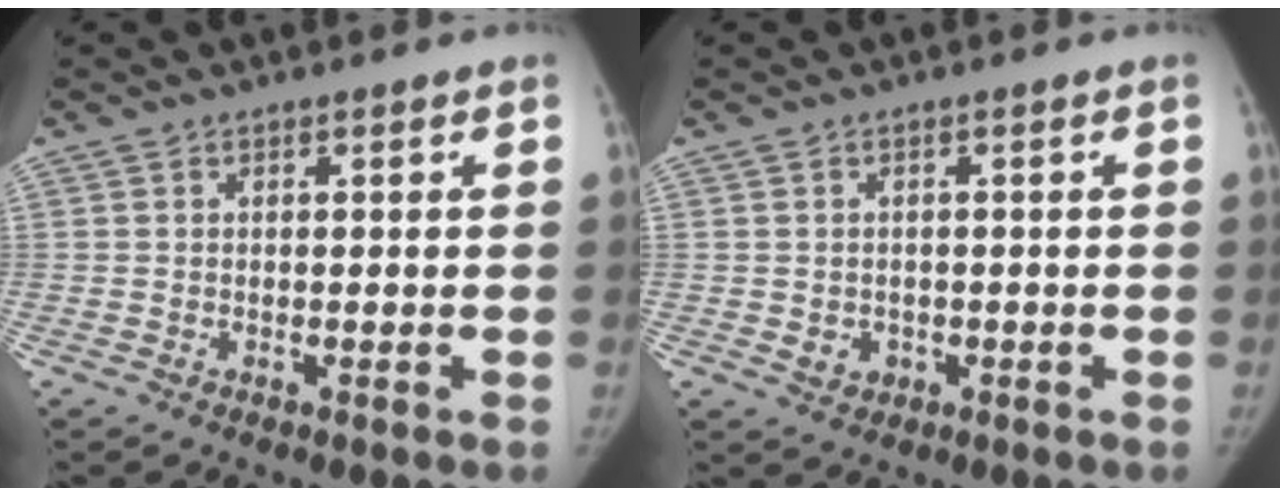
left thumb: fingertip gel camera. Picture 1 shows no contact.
{"total": 2.4, "force": [-0.4, 2.2, 1.0], "torque": [-0.005, 0.001, 0.002]}